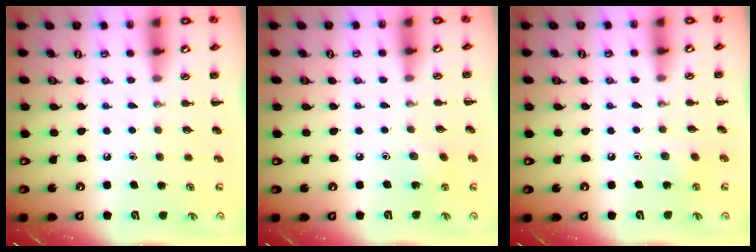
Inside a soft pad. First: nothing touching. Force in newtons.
{"total": 2.7, "press": 2.6, "slide": 0.8}
{"total": 6.2, "press": 6.0, "slide": 1.5}